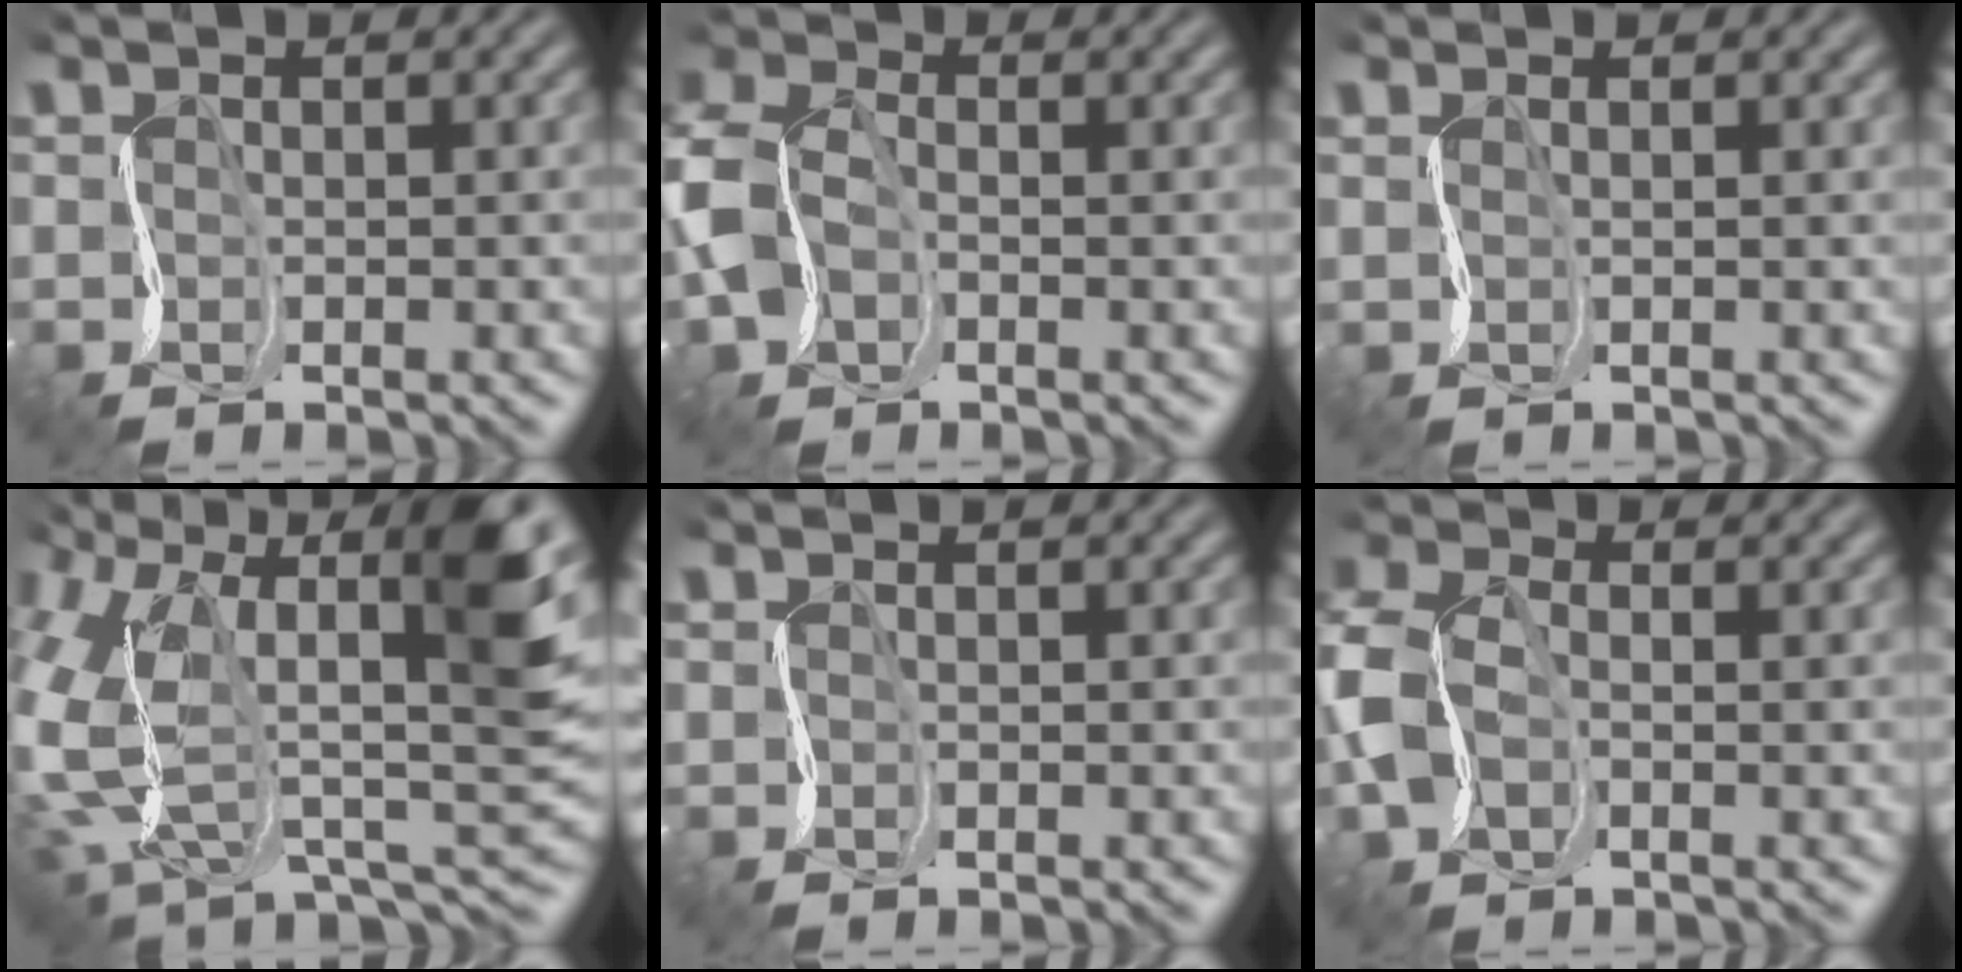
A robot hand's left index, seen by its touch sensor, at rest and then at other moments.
{"total": 5.9, "force": [-1.4, 4.4, 3.7], "torque": [-0.115, 0.002, -0.038]}
{"total": 1.0, "force": [0.9, 0.0, -0.2], "torque": [0.004, 0.003, 0.011]}
{"total": 12.2, "force": [3.1, 7.2, 9.4], "torque": [-0.205, 0.008, 0.054]}
{"total": 0.0}
{"total": 5.8, "force": [-0.4, 4.1, 4.0], "torque": [-0.126, 0.002, -0.018]}